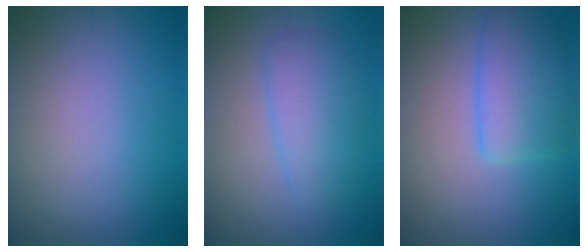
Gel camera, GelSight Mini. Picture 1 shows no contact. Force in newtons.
{"total": 3.0, "press": 3.0, "slide": 0.2}
{"total": 4.2, "press": 4.2, "slide": 0.3}